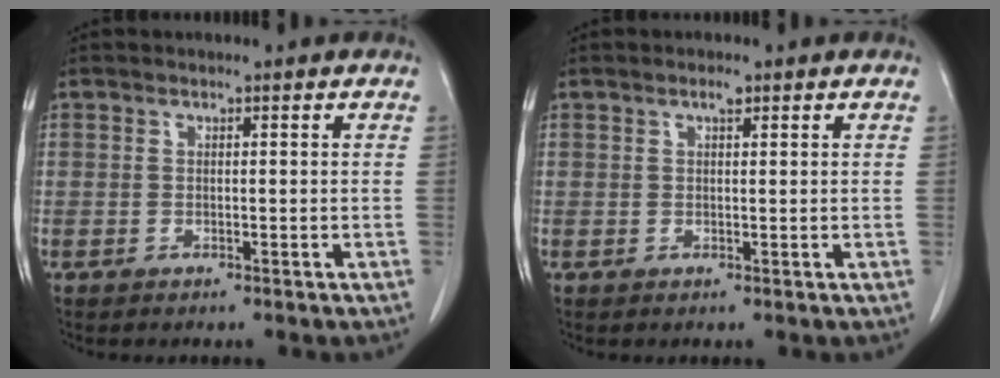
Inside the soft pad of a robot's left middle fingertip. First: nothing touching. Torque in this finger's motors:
{"motor_torque": [0.22, -0.18, -0.05, 0.02]}